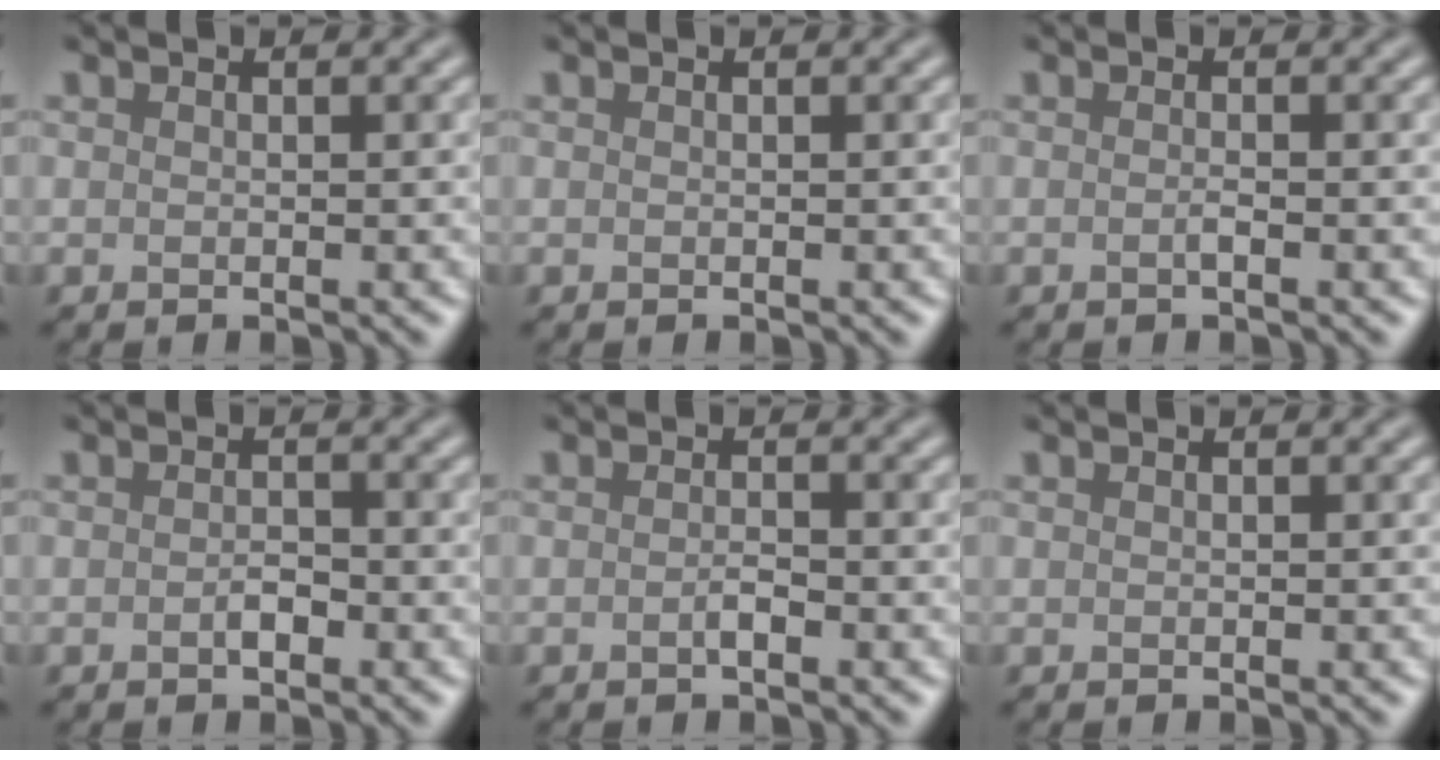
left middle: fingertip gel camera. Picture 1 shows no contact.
{"total": 0.0}
{"total": 0.7, "force": [-0.2, 0.1, 0.7], "torque": [-0.013, 0.000, -0.007]}
{"total": 1.3, "force": [-0.5, 0.6, 1.0], "torque": [-0.019, 0.001, -0.009]}
{"total": 1.0, "force": [-0.5, 0.2, 0.9], "torque": [-0.018, 0.001, -0.009]}
{"total": 0.0}